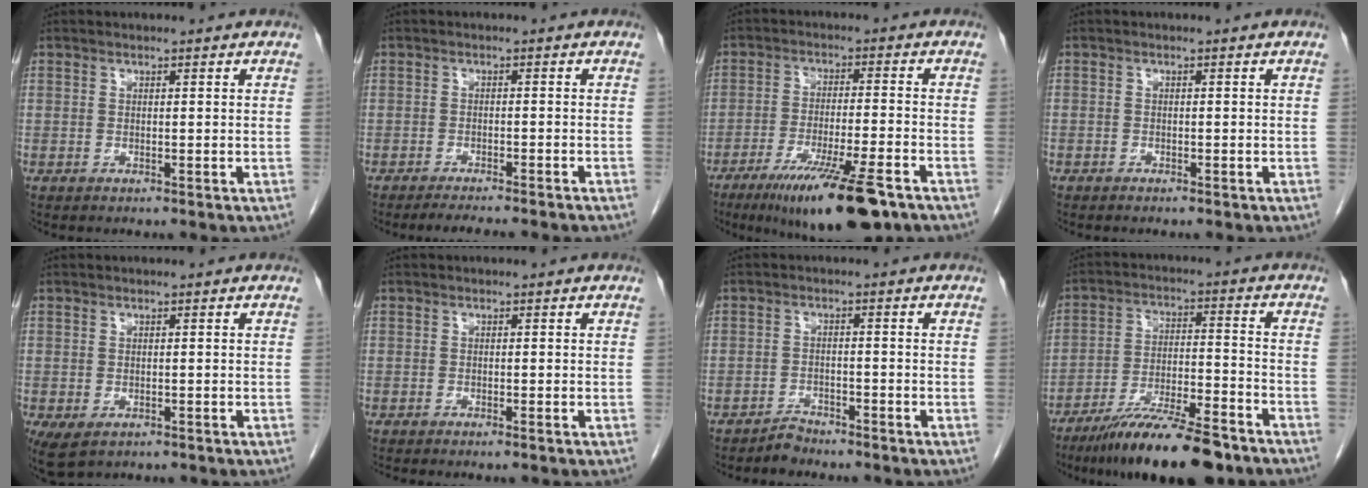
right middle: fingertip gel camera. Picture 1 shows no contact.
{"total": 6.9, "force": [-6.1, 0.2, 3.2], "torque": [-0.030, -0.009, -0.084]}
{"total": 14.8, "force": [-9.5, 1.8, 11.1], "torque": [-0.164, -0.033, -0.153]}
{"total": 0.7, "force": [-0.6, 0.4, 0.1], "torque": [0.000, 0.002, -0.011]}
{"total": 3.8, "force": [-1.8, 2.5, 2.2], "torque": [-0.040, -0.010, -0.021]}
{"total": 0.7, "force": [-0.5, -0.2, 0.4], "torque": [-0.008, 0.001, -0.010]}
{"total": 2.0, "force": [-1.9, 0.5, -0.2], "torque": [0.006, -0.002, -0.033]}
{"total": 14.9, "force": [-11.5, 2.4, 9.2], "torque": [-0.150, -0.016, -0.194]}